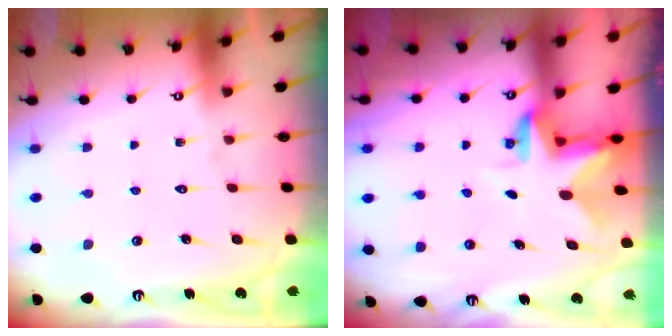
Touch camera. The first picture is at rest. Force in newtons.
{"total": 3.0, "press": 3.0, "slide": 0.4}